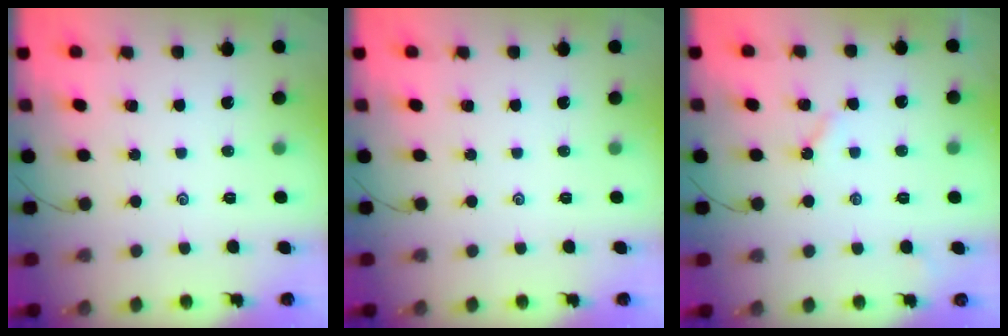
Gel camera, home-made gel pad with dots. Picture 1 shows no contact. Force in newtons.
{"total": 0.0}
{"total": 2.6, "press": 2.5, "slide": 0.3}